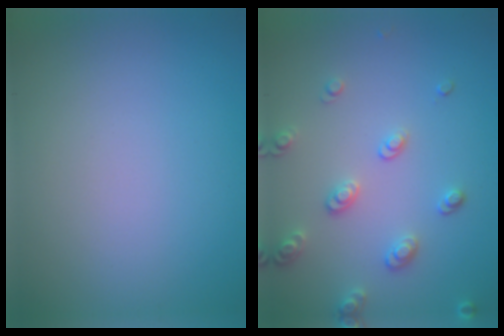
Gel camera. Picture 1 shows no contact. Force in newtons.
{"total": 2.6, "press": 2.6, "slide": 0.6}